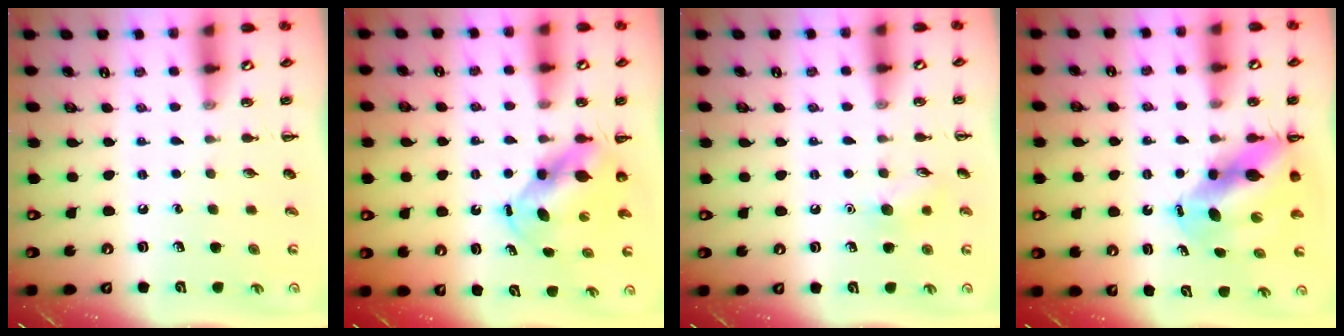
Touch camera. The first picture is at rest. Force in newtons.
{"total": 5.8, "press": 5.6, "slide": 1.3}
{"total": 6.6, "press": 6.4, "slide": 1.4}
{"total": 10.4, "press": 10.0, "slide": 2.9}